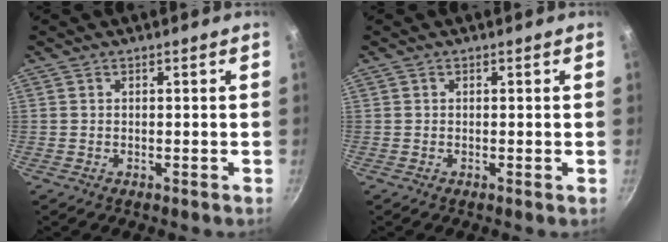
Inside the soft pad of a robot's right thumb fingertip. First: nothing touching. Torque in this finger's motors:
{"motor_torque": [-0.41, -0.10, -0.30, -0.03, -0.07]}